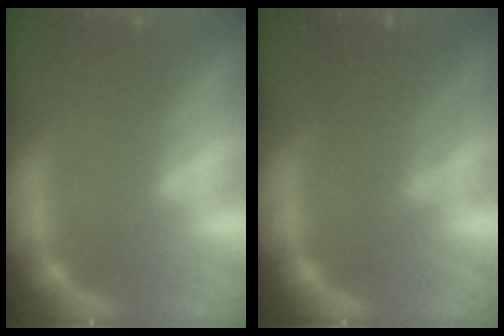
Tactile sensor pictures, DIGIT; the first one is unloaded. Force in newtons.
{"total": 4.6}